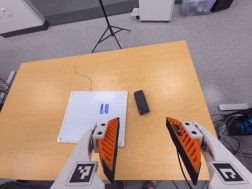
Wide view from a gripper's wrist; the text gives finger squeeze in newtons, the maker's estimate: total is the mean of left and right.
{"total": 0.0}